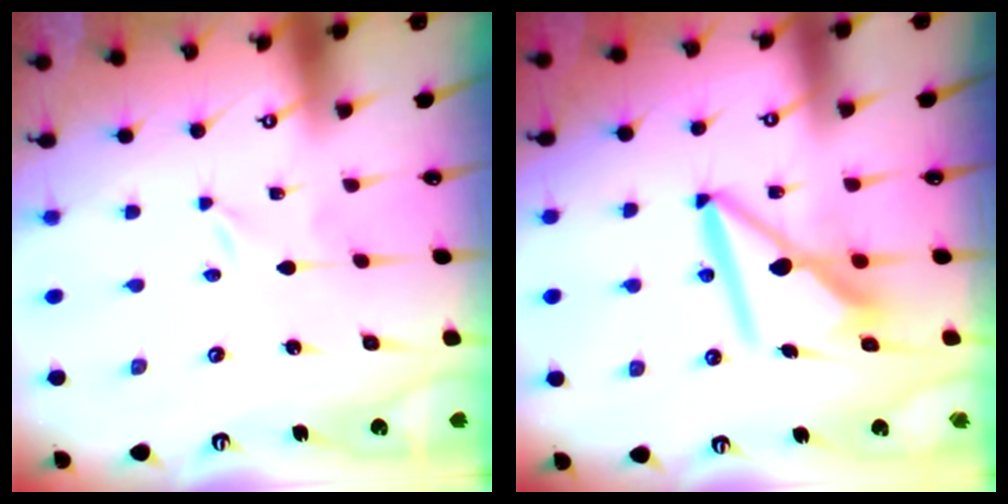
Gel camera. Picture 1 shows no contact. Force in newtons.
{"total": 10.3, "press": 10.3, "slide": 1.0}